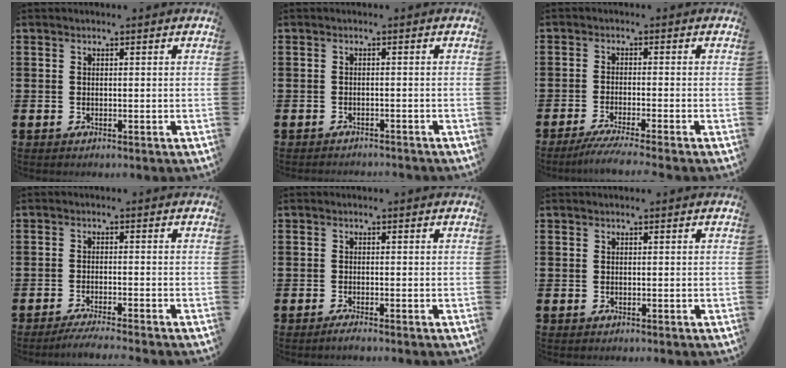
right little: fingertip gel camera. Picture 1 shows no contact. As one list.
[{"total": 1.0, "force": [-1.0, 0.0, -0.1], "torque": [-0.001, 0.001, -0.020]}, {"total": 2.9, "force": [-2.3, -0.2, 1.7], "torque": [-0.028, -0.006, -0.042]}, {"total": 2.1, "force": [-1.8, -0.2, 1.1], "torque": [-0.015, 0.001, -0.034]}, {"total": 0.9, "force": [-0.6, 0.0, 0.6], "torque": [-0.010, -0.003, -0.012]}, {"total": 0.0}]